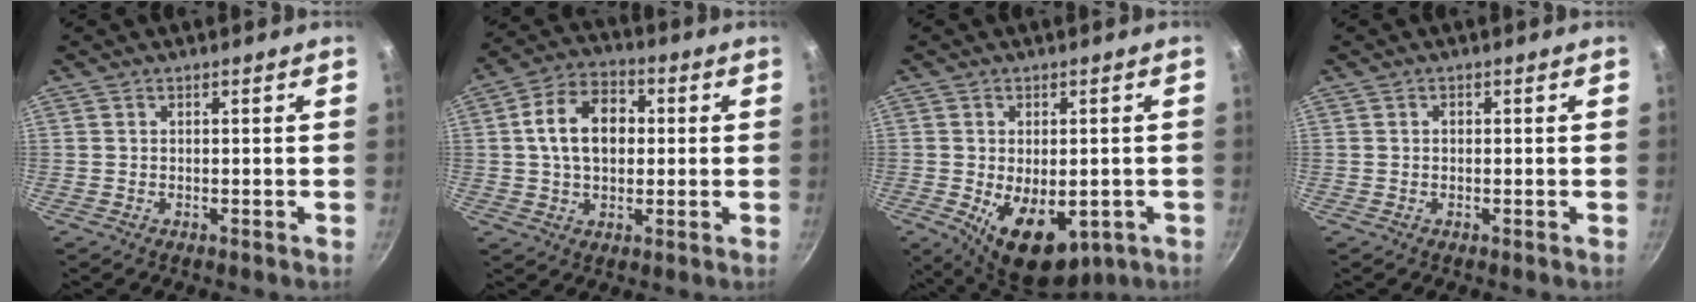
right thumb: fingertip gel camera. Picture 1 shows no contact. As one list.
[{"total": 12.2, "force": [1.3, 8.5, 8.7], "torque": [-0.117, 0.022, 0.010]}, {"total": 13.1, "force": [-3.7, 7.5, 10.0], "torque": [-0.121, -0.011, -0.033]}, {"total": 0.6, "force": [0.0, 0.5, 0.3], "torque": [-0.004, 0.004, -0.001]}]